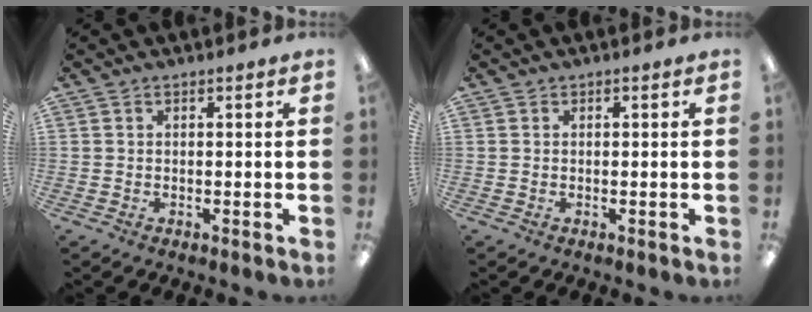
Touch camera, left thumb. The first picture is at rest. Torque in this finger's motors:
{"motor_torque": [0.00, 0.00, -0.03, 0.03, 0.00]}